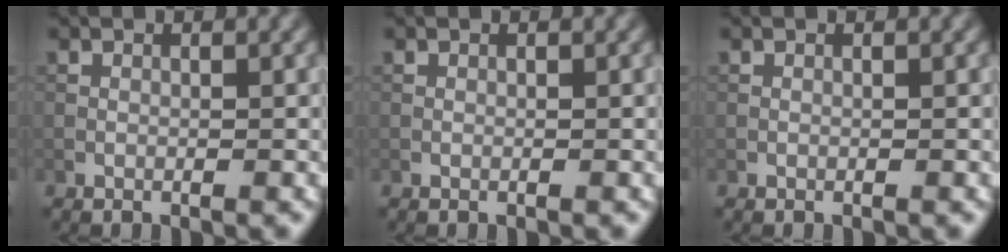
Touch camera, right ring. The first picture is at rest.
{"total": 0.0}
{"total": 0.0}